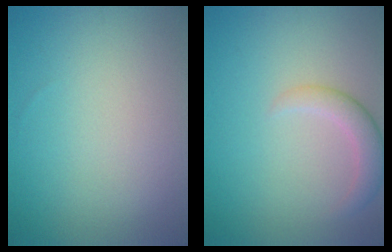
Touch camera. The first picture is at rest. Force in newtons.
{"total": 2.4, "press": 2.4, "slide": 0.3}